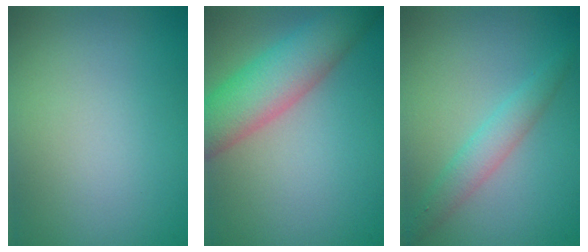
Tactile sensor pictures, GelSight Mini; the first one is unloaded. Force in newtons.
{"total": 7.1, "press": 7.0, "slide": 0.2}
{"total": 2.5, "press": 2.5, "slide": 0.1}